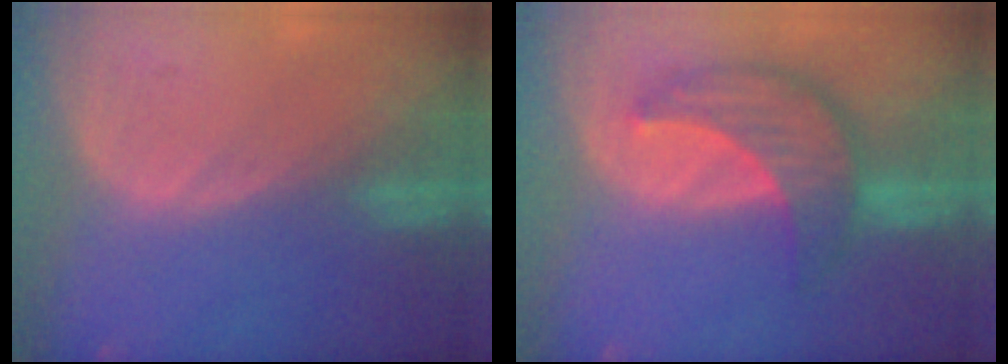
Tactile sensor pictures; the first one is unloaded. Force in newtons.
{"total": 7.9, "press": 7.4, "slide": 2.7}